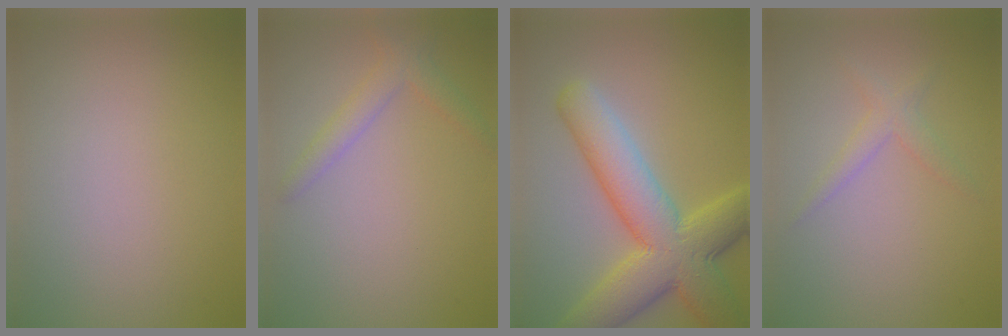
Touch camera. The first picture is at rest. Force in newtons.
{"total": 2.2, "press": 2.2, "slide": 0.0}
{"total": 9.8, "press": 9.8, "slide": 0.3}
{"total": 1.7, "press": 1.7, "slide": 0.1}